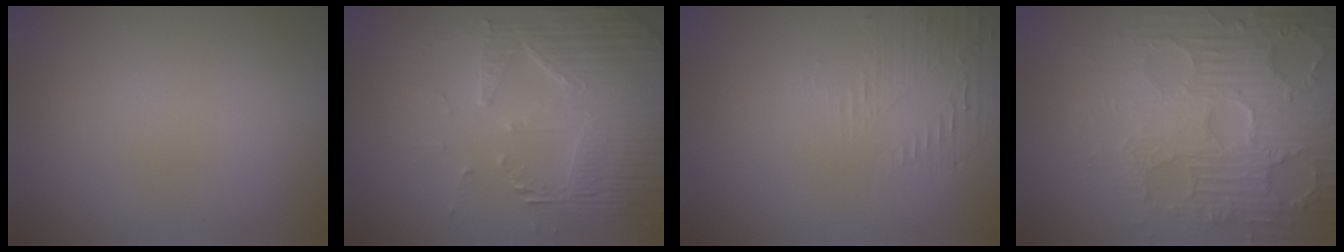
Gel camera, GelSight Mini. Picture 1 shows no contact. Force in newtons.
{"total": 6.7, "press": 5.1, "slide": 4.3}
{"total": 1.6, "press": 0.4, "slide": 1.6}
{"total": 8.0, "press": 6.4, "slide": 4.8}